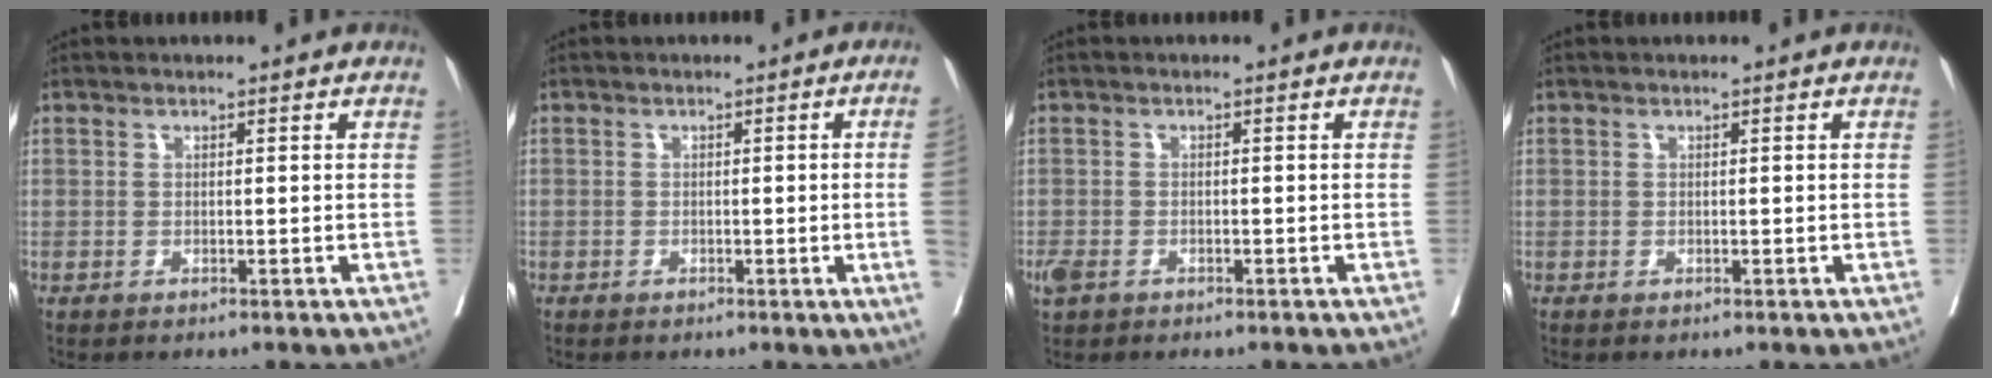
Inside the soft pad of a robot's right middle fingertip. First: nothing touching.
{"total": 3.3, "force": [-0.6, -1.0, 3.1], "torque": [-0.037, -0.006, -0.008]}
{"total": 2.7, "force": [-1.6, 1.6, 1.5], "torque": [-0.034, -0.003, -0.026]}
{"total": 0.0}